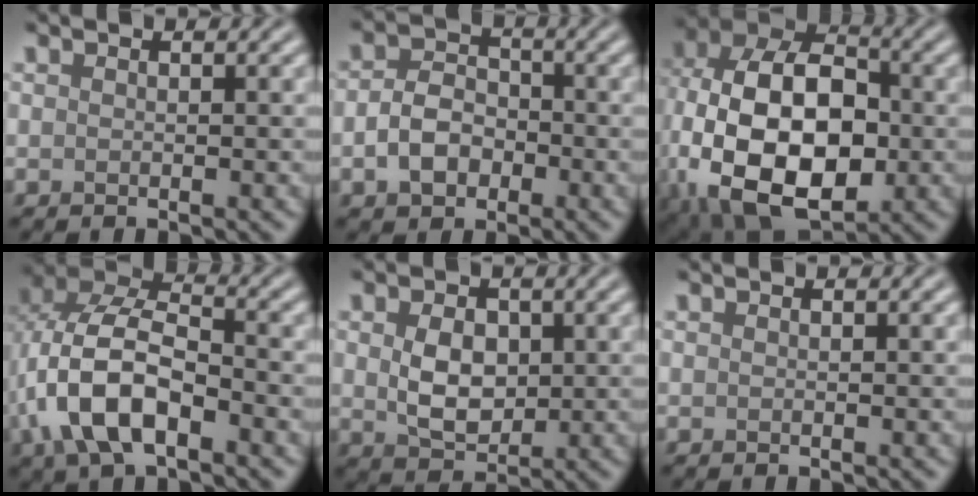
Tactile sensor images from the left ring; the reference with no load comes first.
{"total": 3.7, "force": [-1.2, 2.8, 2.2], "torque": [-0.042, 0.002, -0.028]}
{"total": 17.4, "force": [-2.8, 11.2, 13.0], "torque": [-0.228, -0.004, -0.049]}
{"total": 8.8, "force": [-2.7, 4.7, 7.0], "torque": [-0.148, 0.009, -0.061]}
{"total": 4.2, "force": [0.4, 2.9, 3.0], "torque": [-0.061, -0.004, 0.008]}
{"total": 0.0}